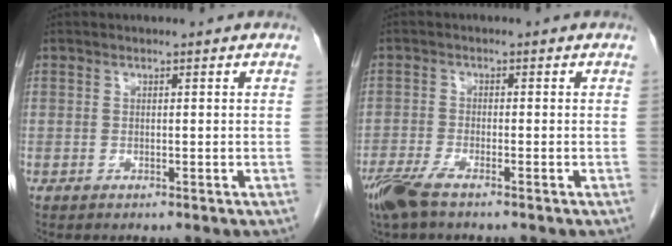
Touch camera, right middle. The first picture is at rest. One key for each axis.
{"total": 5.0, "fx": -3.6, "fy": 0.9, "fz": 3.4, "tx": -0.073, "ty": -0.013, "tz": -0.071}